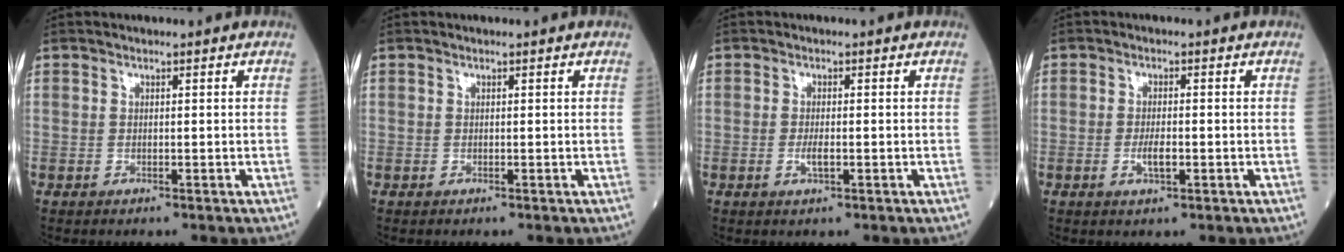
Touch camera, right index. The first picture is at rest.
{"total": 0.0}
{"total": 1.9, "force": [-0.5, 0.4, 1.8], "torque": [-0.035, -0.001, -0.007]}
{"total": 2.7, "force": [-0.8, 0.7, 2.4], "torque": [-0.049, 0.001, -0.011]}